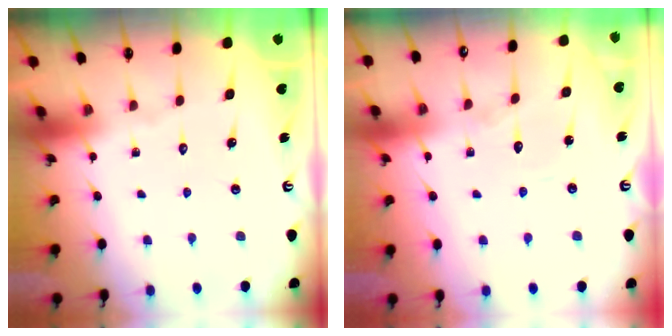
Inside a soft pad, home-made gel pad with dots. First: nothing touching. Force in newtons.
{"total": 7.6, "press": 7.6, "slide": 0.5}